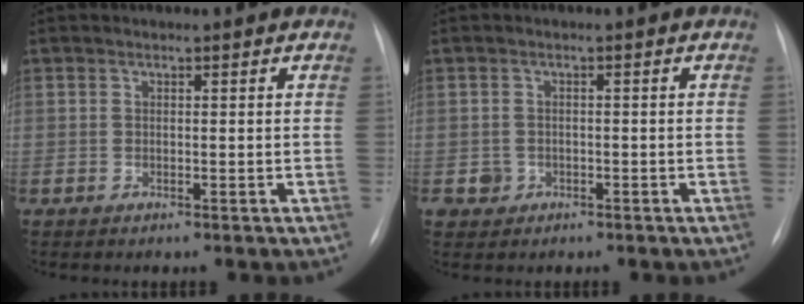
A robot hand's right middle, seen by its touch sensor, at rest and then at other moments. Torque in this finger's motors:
{"motor_torque": [0.11, -0.17, -0.01, 0.00]}